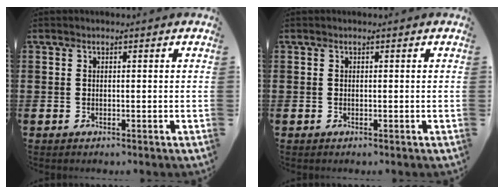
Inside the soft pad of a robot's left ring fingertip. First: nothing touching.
{"total": 0.0}